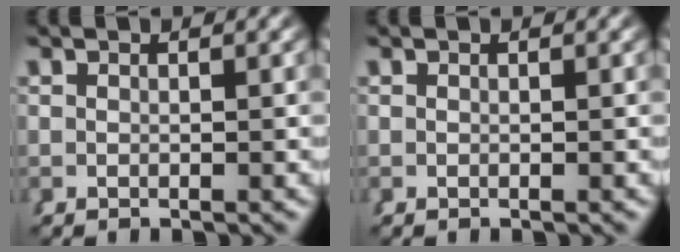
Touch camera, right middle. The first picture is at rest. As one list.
[{"total": 0.0}]